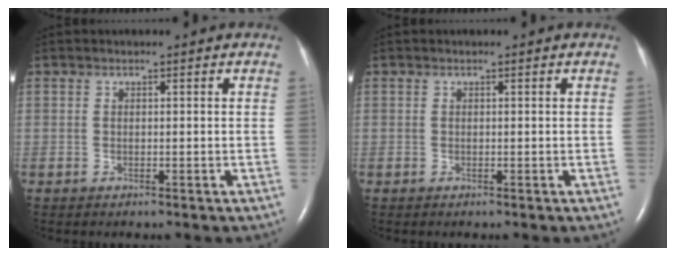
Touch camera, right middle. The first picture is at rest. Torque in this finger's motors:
{"motor_torque": [0.00, 0.00, 0.00, 0.00]}